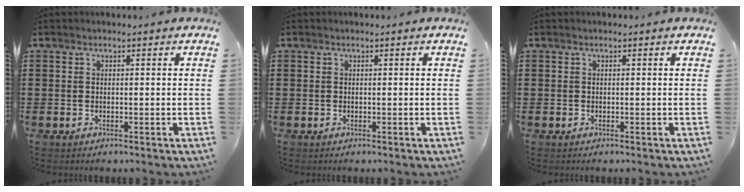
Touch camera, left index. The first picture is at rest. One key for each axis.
{"total": 0.0}
{"total": 0.0}